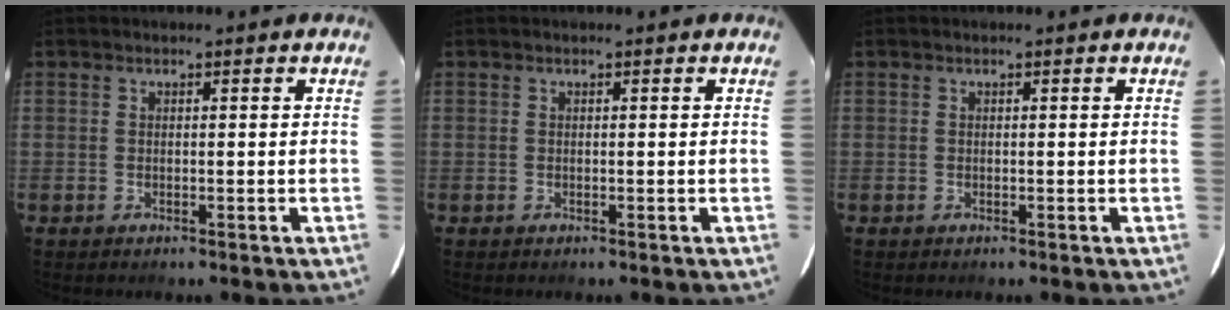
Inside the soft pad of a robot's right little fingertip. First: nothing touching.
{"total": 0.0}
{"total": 0.0}